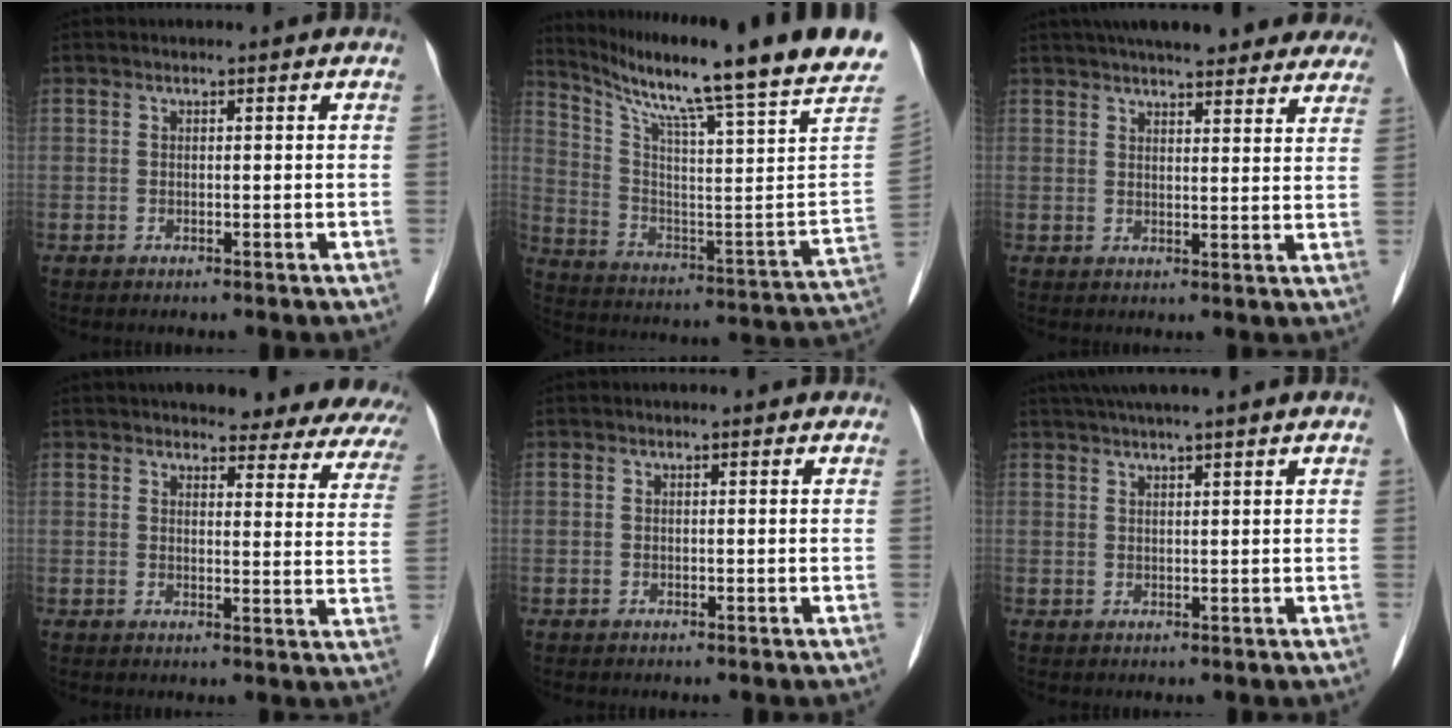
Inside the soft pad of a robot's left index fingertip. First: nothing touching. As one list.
[{"total": 25.7, "force": [20.2, -1.2, 15.8], "torque": [-0.268, -0.064, 0.291]}, {"total": 22.5, "force": [19.4, 5.2, 10.1], "torque": [-0.146, 0.027, 0.238]}, {"total": 20.8, "force": [18.8, 4.7, 7.6], "torque": [-0.071, -0.037, 0.198]}, {"total": 0.9, "force": [0.8, 0.3, 0.5], "torque": [-0.010, 0.009, 0.008]}, {"total": 7.1, "force": [5.9, -0.6, 4.0], "torque": [-0.064, 0.036, 0.089]}]